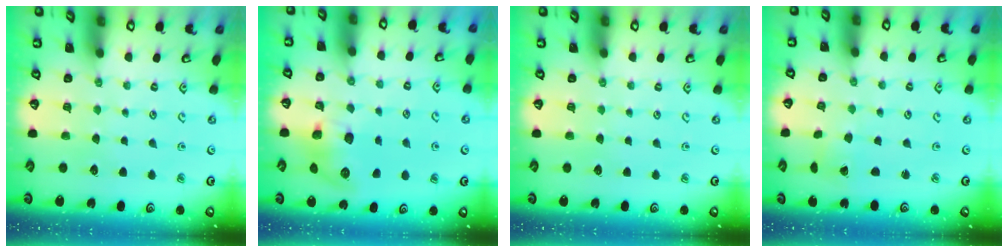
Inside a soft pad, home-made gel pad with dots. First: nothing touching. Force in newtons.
{"total": 8.4, "press": 8.4, "slide": 1.0}
{"total": 0.0}
{"total": 1.9, "press": 1.9, "slide": 0.0}